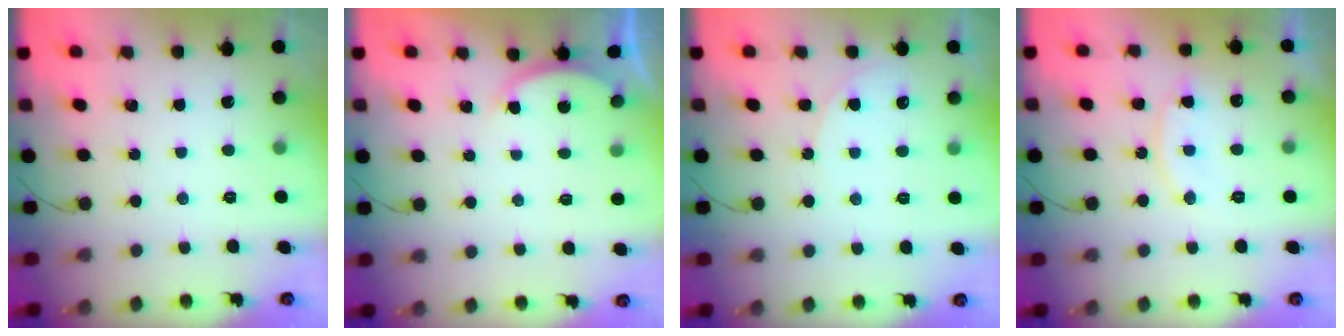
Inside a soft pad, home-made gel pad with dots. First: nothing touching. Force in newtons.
{"total": 2.2, "press": 2.1, "slide": 0.5}
{"total": 5.0, "press": 5.0, "slide": 0.6}
{"total": 11.3, "press": 11.3, "slide": 0.9}